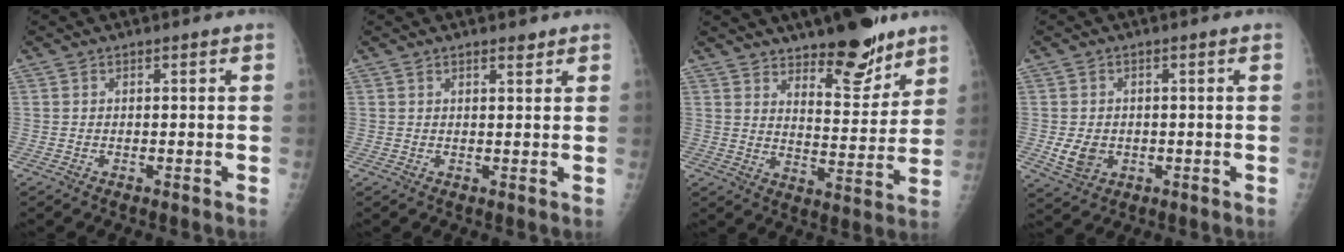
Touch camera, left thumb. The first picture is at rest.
{"total": 1.8, "force": [1.4, 0.7, 0.8], "torque": [-0.006, -0.008, 0.020]}
{"total": 13.4, "force": [9.9, 4.9, 7.6], "torque": [-0.071, -0.073, 0.156]}
{"total": 4.7, "force": [-0.5, 3.9, 2.6], "torque": [-0.035, -0.003, 0.001]}